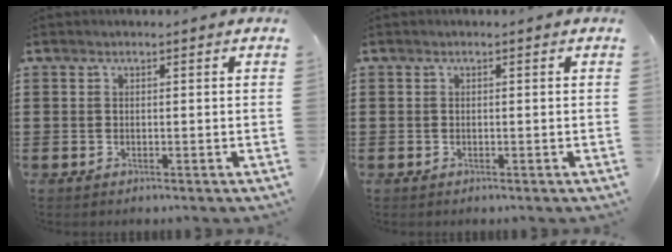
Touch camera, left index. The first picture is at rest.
{"total": 0.0}